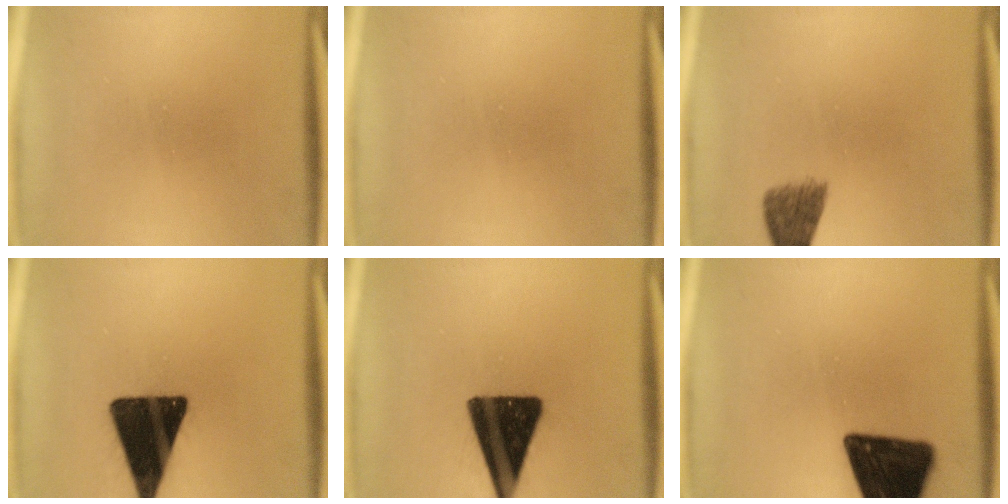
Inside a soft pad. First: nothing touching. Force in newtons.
{"total": 0.0}
{"total": 5.1}
{"total": 18.9}
{"total": 15.8}
{"total": 17.7}